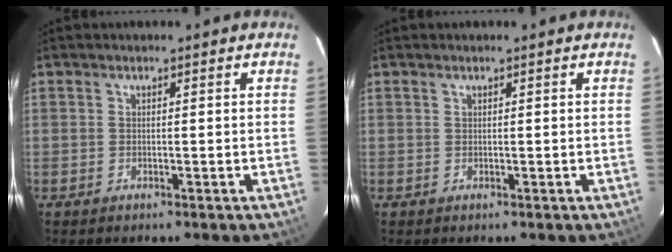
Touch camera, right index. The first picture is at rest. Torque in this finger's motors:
{"motor_torque": [-0.39, 0.14, -0.11, -0.01]}